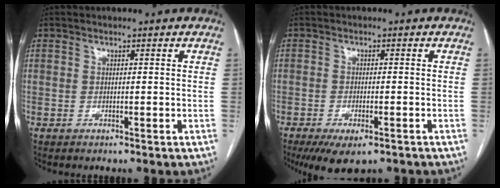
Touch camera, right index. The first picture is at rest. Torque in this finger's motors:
{"motor_torque": [1.59, -0.55, 0.42, 0.08]}